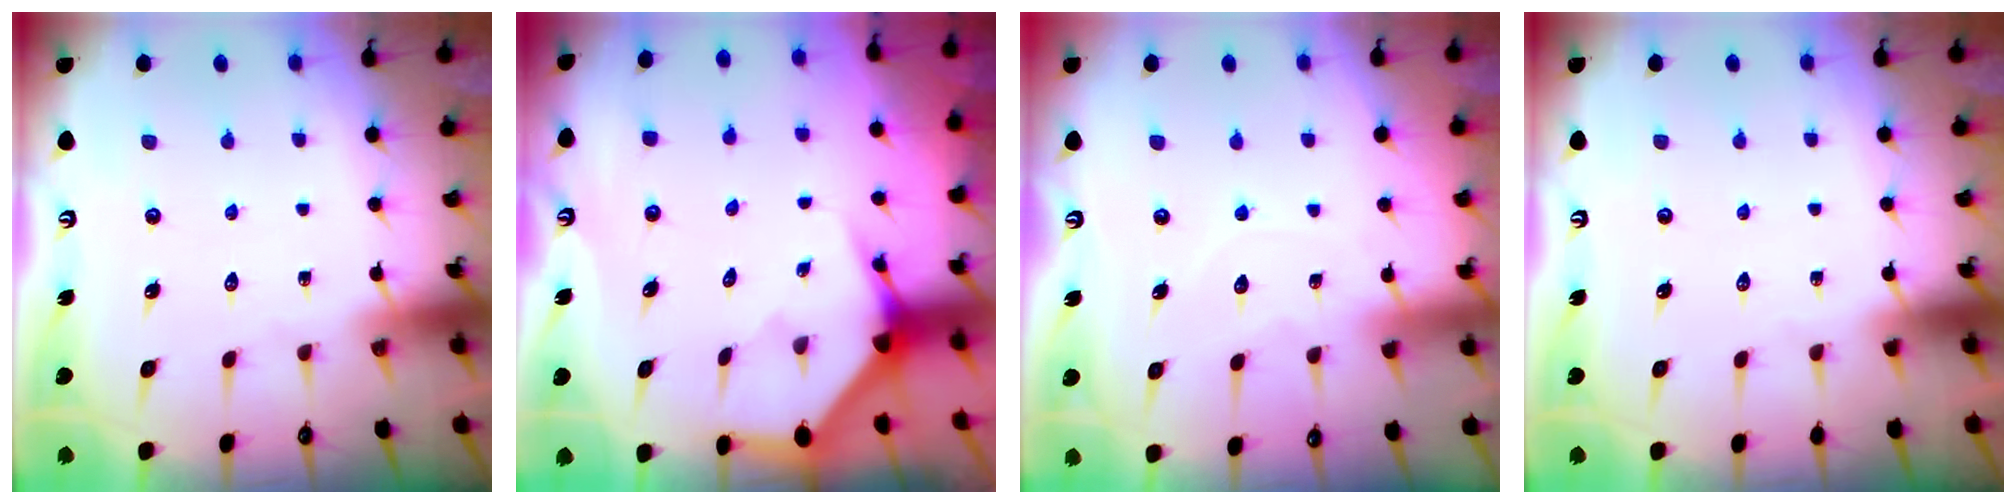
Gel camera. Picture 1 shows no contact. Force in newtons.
{"total": 3.4, "press": 3.4, "slide": 0.1}
{"total": 4.7, "press": 4.6, "slide": 0.2}
{"total": 0.0}